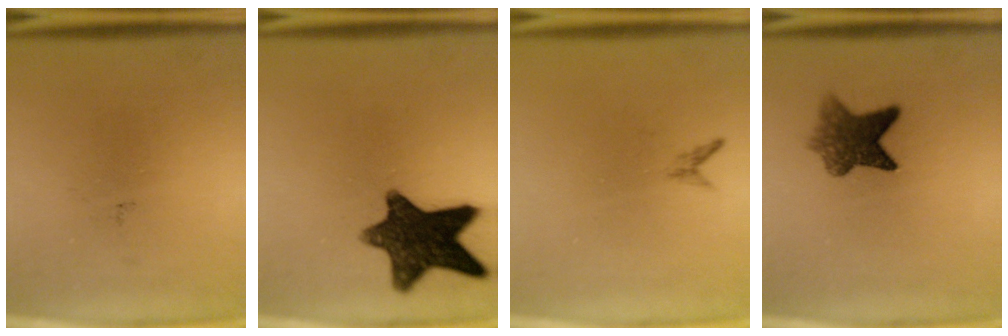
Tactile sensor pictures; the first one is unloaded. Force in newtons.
{"total": 13.4}
{"total": 0.7}
{"total": 6.5}